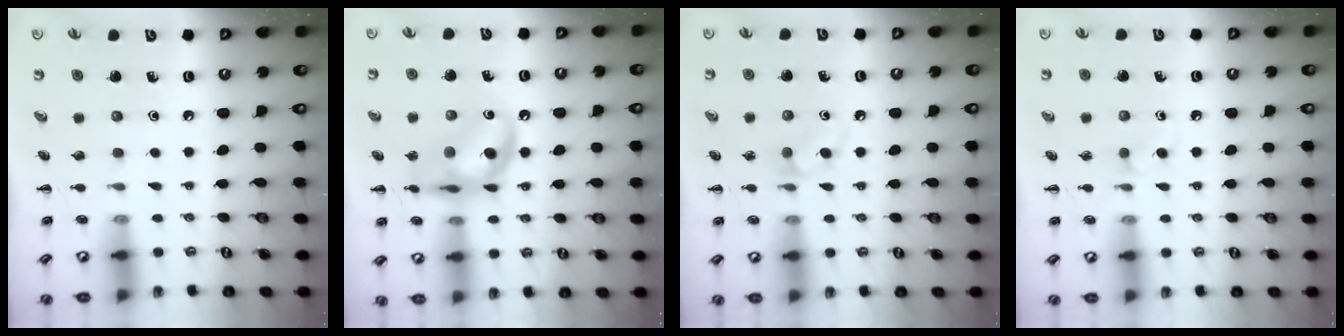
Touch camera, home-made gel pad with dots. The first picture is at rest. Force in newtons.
{"total": 14.3, "press": 14.0, "slide": 3.1}
{"total": 4.1, "press": 3.7, "slide": 1.7}
{"total": 2.2, "press": 2.0, "slide": 1.0}